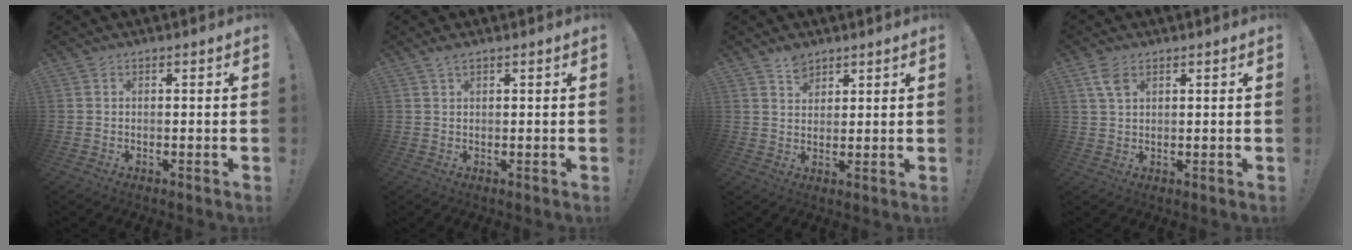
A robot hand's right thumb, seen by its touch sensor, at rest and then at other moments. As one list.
[{"total": 1.9, "force": [1.3, 0.5, 1.3], "torque": [-0.022, -0.002, 0.022]}, {"total": 4.7, "force": [3.6, 2.7, 1.4], "torque": [-0.010, -0.021, 0.065]}, {"total": 4.5, "force": [2.3, 2.3, 3.1], "torque": [-0.060, -0.003, 0.045]}]